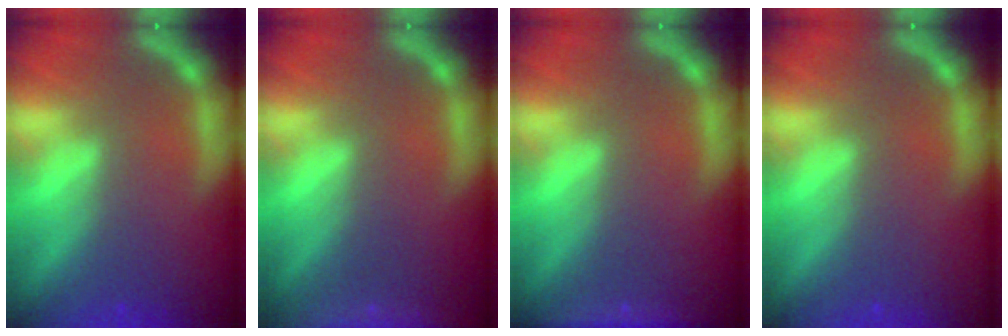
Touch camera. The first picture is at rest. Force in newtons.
{"total": 6.5}
{"total": 2.9}
{"total": 0.0}